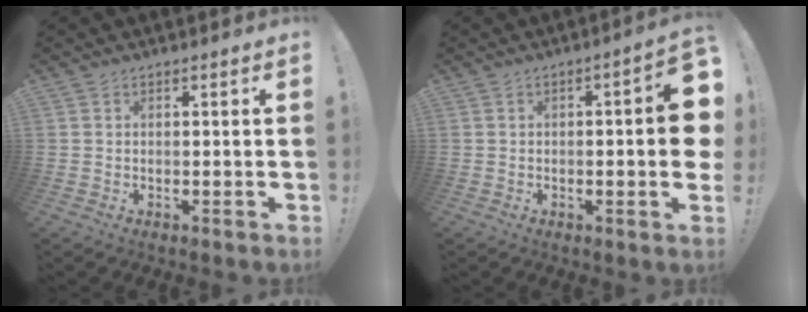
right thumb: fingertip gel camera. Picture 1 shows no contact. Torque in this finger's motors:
{"motor_torque": [1.41, 2.01, 0.82, -0.76, 0.05]}